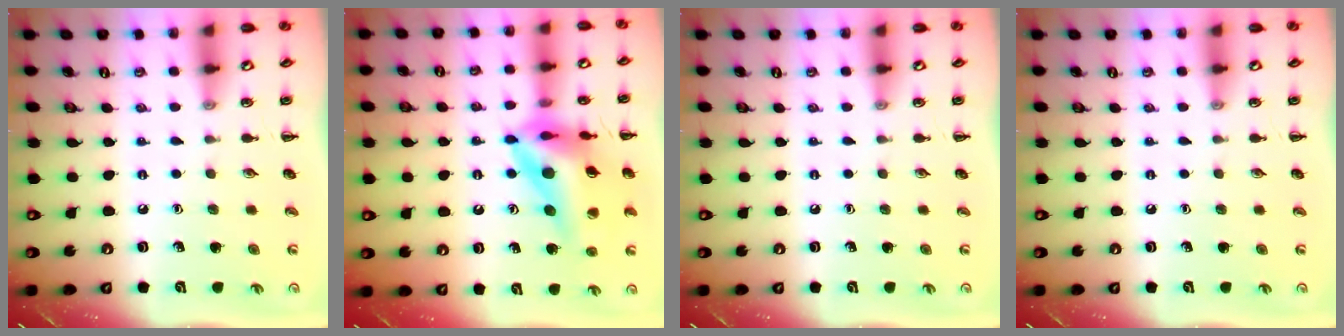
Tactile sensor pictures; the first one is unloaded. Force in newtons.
{"total": 19.1, "press": 18.3, "slide": 5.2}
{"total": 0.0}
{"total": 0.0}